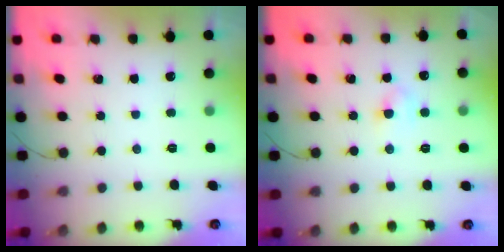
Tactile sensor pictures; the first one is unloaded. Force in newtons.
{"total": 3.9, "press": 3.7, "slide": 1.1}